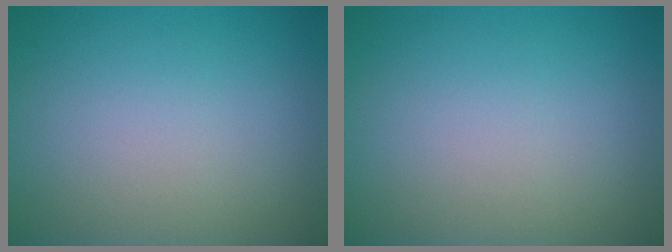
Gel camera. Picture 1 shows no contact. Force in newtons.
{"total": 0.0}